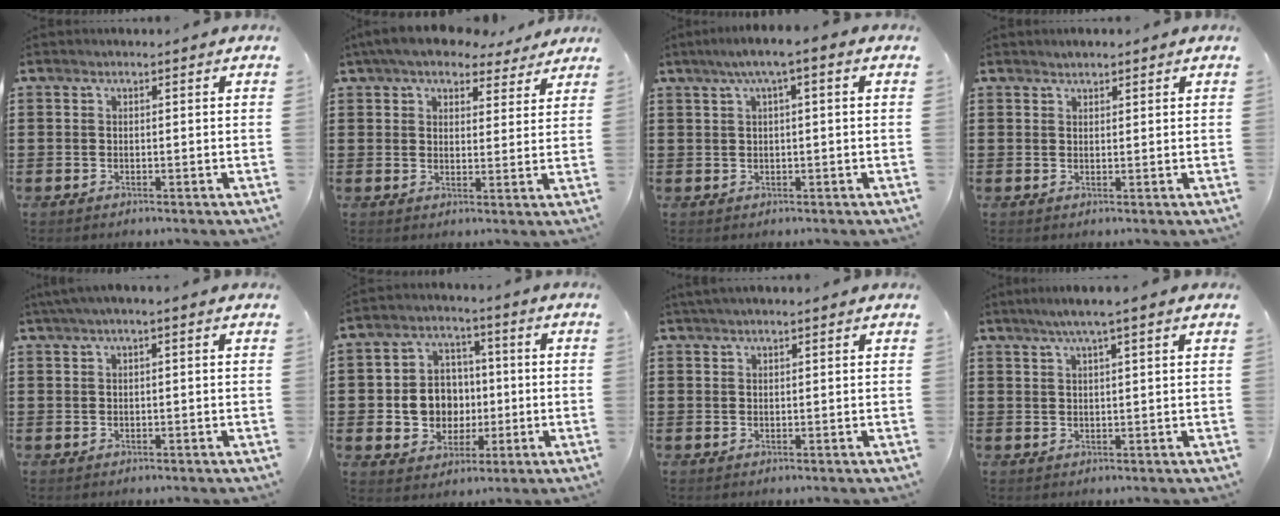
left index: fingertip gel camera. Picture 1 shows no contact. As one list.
[{"total": 6.6, "force": [5.8, 2.0, 2.4], "torque": [-0.067, -0.007, 0.108]}, {"total": 3.1, "force": [0.3, 0.2, 3.0], "torque": [-0.055, 0.004, 0.000]}, {"total": 1.0, "force": [1.0, 0.2, 0.0], "torque": [-0.001, 0.002, 0.020]}, {"total": 1.4, "force": [0.1, 0.0, 1.4], "torque": [-0.022, -0.003, 0.002]}, {"total": 7.6, "force": [-0.5, 7.0, 3.0], "torque": [-0.063, 0.015, -0.006]}, {"total": 1.2, "force": [0.9, 0.2, 0.8], "torque": [-0.016, 0.001, 0.017]}, {"total": 3.2, "force": [2.0, -0.3, 2.6], "torque": [-0.052, 0.003, 0.034]}]